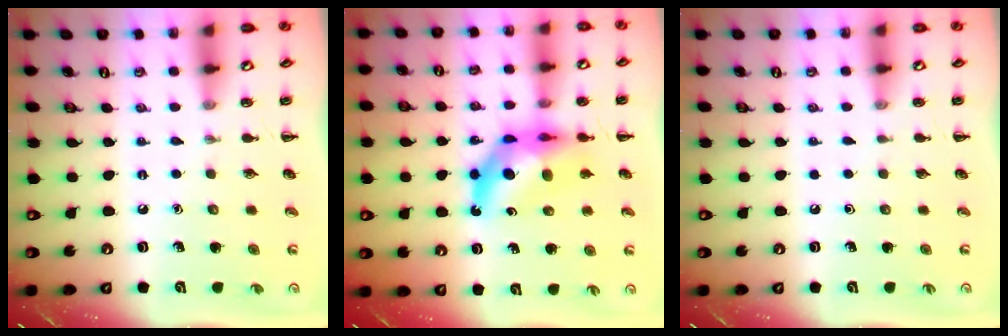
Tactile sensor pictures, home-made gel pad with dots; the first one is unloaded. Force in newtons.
{"total": 10.8, "press": 10.3, "slide": 3.3}
{"total": 0.0}